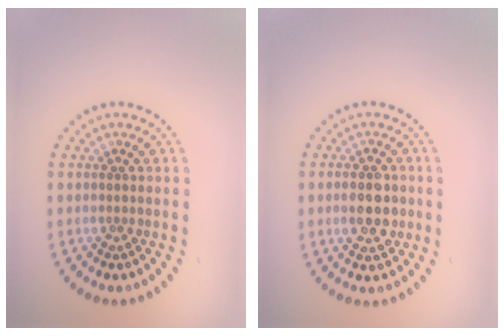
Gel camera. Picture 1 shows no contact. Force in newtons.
{"total": 3.6, "press": 3.5, "slide": 0.2}